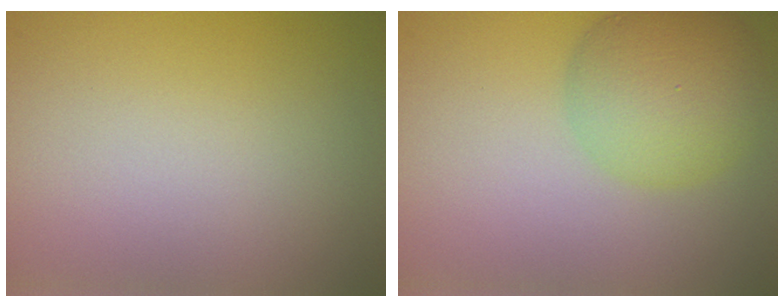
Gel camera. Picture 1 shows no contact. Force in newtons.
{"total": 6.2, "press": 6.2, "slide": 0.1}